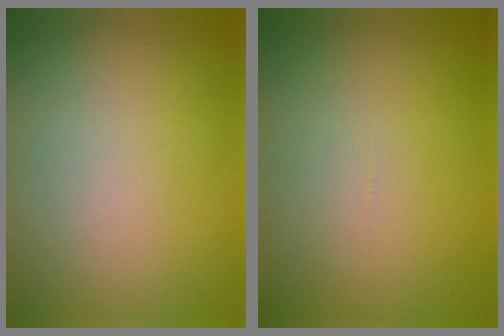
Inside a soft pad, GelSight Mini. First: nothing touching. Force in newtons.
{"total": 0.0}